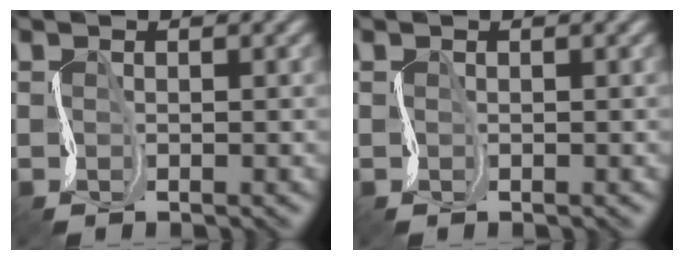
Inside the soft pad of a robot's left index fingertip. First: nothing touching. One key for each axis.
{"total": 0.0}